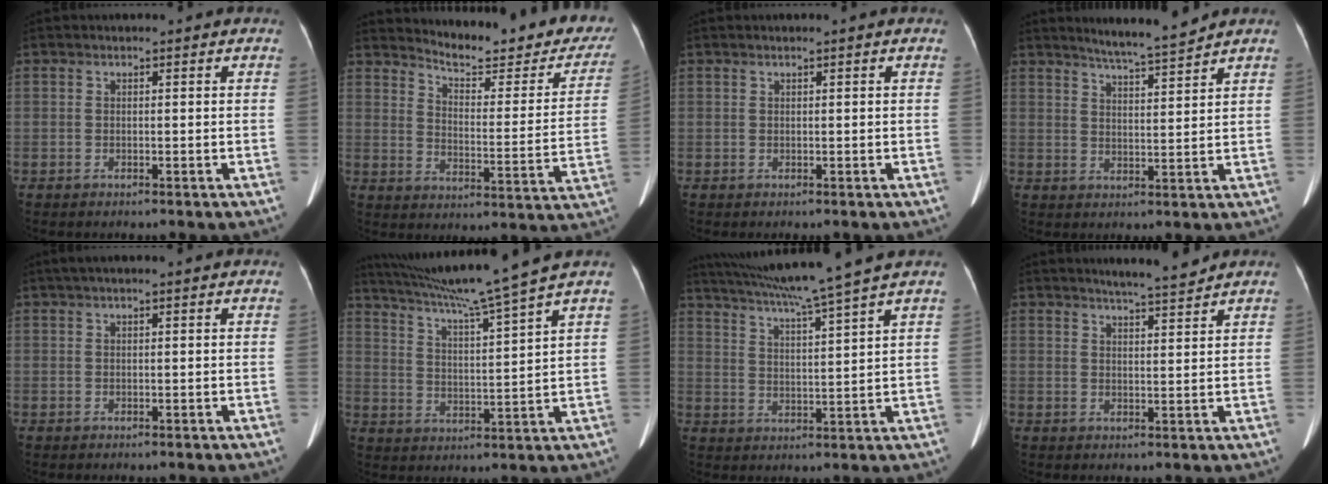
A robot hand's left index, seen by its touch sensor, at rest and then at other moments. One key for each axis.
{"total": 19.7, "fx": 18.1, "fy": 4.1, "fz": 6.6, "tx": -0.074, "ty": -0.064, "tz": 0.215}
{"total": 0.0}
{"total": 6.3, "fx": 5.9, "fy": -0.9, "fz": 2.3, "tx": -0.045, "ty": -0.007, "tz": 0.099}
{"total": 2.9, "fx": 2.1, "fy": 0.1, "fz": 2.0, "tx": -0.031, "ty": 0.033, "tz": 0.035}
{"total": 14.0, "fx": 11.8, "fy": -3.0, "fz": 6.9, "tx": -0.122, "ty": -0.015, "tz": 0.190}
{"total": 13.4, "fx": 11.3, "fy": -2.5, "fz": 6.6, "tx": -0.117, "ty": -0.006, "tz": 0.177}
{"total": 5.1, "fx": 4.7, "fy": -0.2, "fz": 2.1, "tx": -0.040, "ty": -0.001, "tz": 0.073}